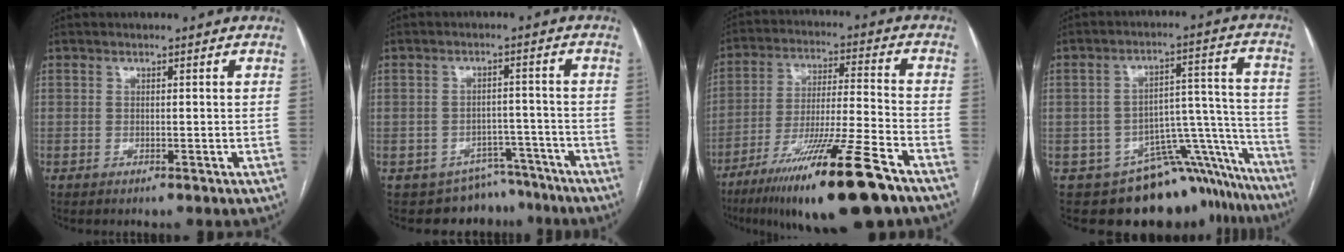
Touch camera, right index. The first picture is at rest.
{"total": 7.5, "force": [-6.1, 4.3, -0.3], "torque": [0.020, 0.031, -0.077]}
{"total": 19.5, "force": [-12.6, 0.6, 14.9], "torque": [-0.247, -0.041, -0.217]}
{"total": 16.3, "force": [-14.4, 6.8, 3.8], "torque": [0.019, 0.087, -0.180]}